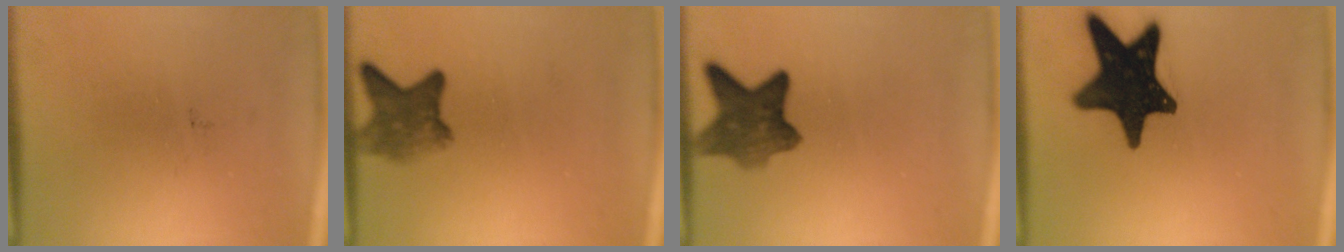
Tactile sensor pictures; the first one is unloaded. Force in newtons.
{"total": 5.2}
{"total": 7.4}
{"total": 18.2}